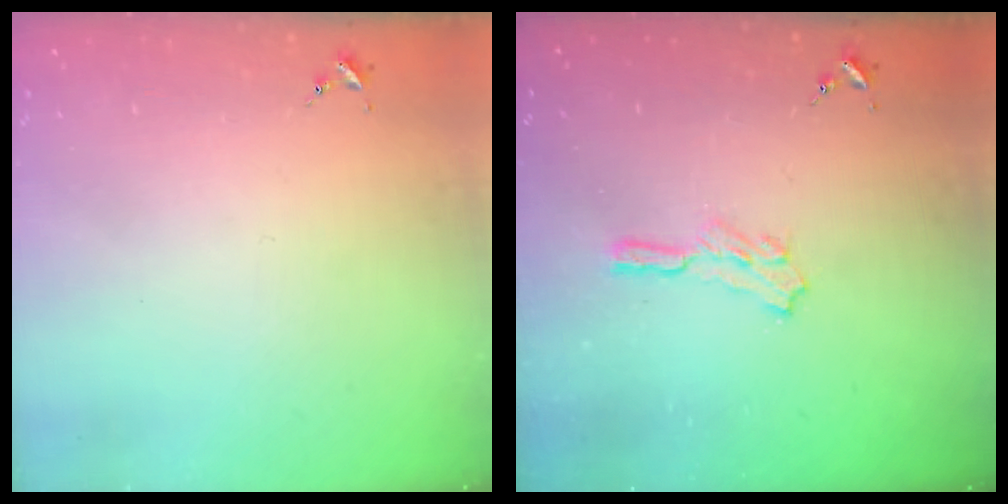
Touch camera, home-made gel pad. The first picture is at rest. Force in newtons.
{"total": 5.0, "press": 5.0, "slide": 0.8}